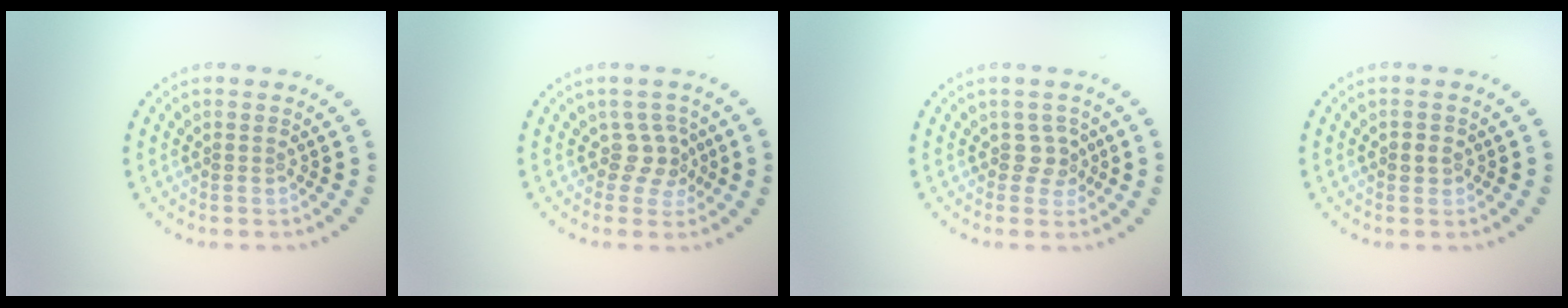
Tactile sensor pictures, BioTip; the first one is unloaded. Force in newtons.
{"total": 2.1, "press": 1.5, "slide": 1.5}
{"total": 1.6, "press": 1.3, "slide": 1.0}
{"total": 1.1, "press": 1.1, "slide": 0.3}